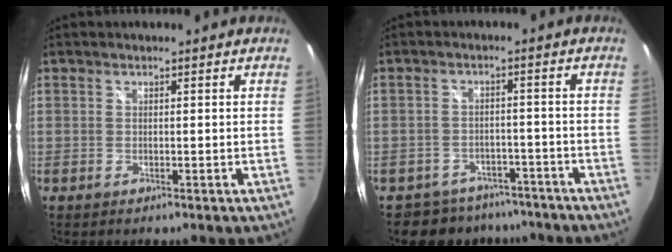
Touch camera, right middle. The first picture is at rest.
{"total": 8.4, "force": [-6.8, 4.7, 1.1], "torque": [-0.026, 0.017, -0.088]}